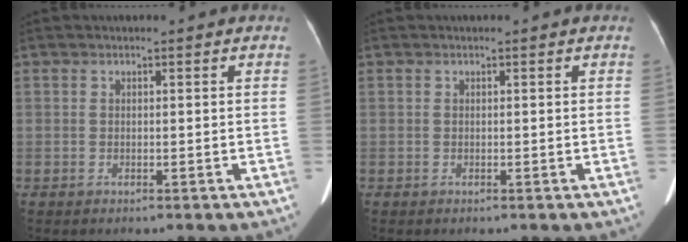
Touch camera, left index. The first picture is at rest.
{"total": 0.0}